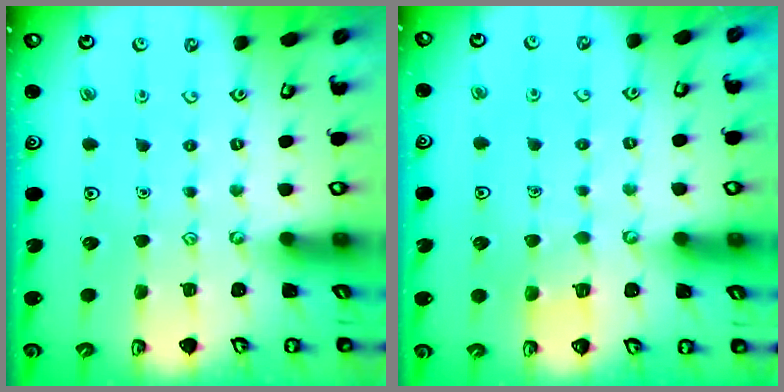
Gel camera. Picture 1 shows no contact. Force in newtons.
{"total": 2.6, "press": 2.6, "slide": 0.2}